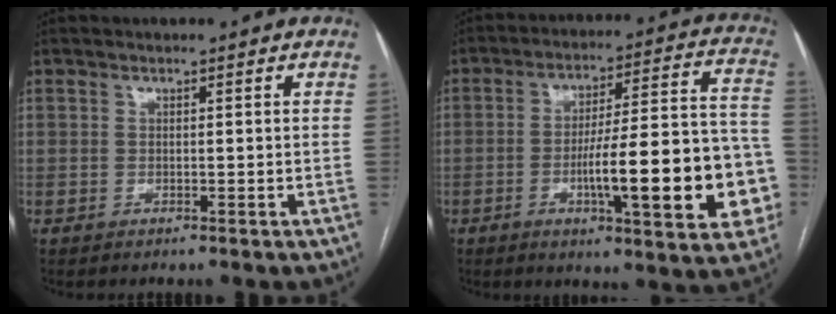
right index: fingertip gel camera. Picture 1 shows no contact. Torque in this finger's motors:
{"motor_torque": [1.42, -0.72, 0.51, 0.21]}